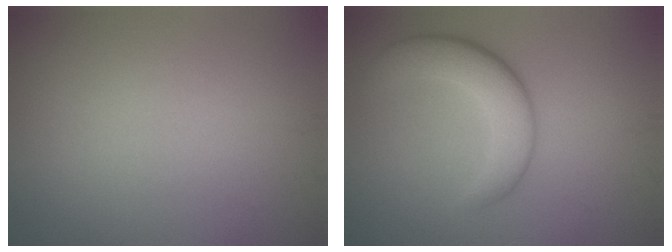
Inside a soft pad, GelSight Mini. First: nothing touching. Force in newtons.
{"total": 4.8, "press": 4.8, "slide": 0.3}